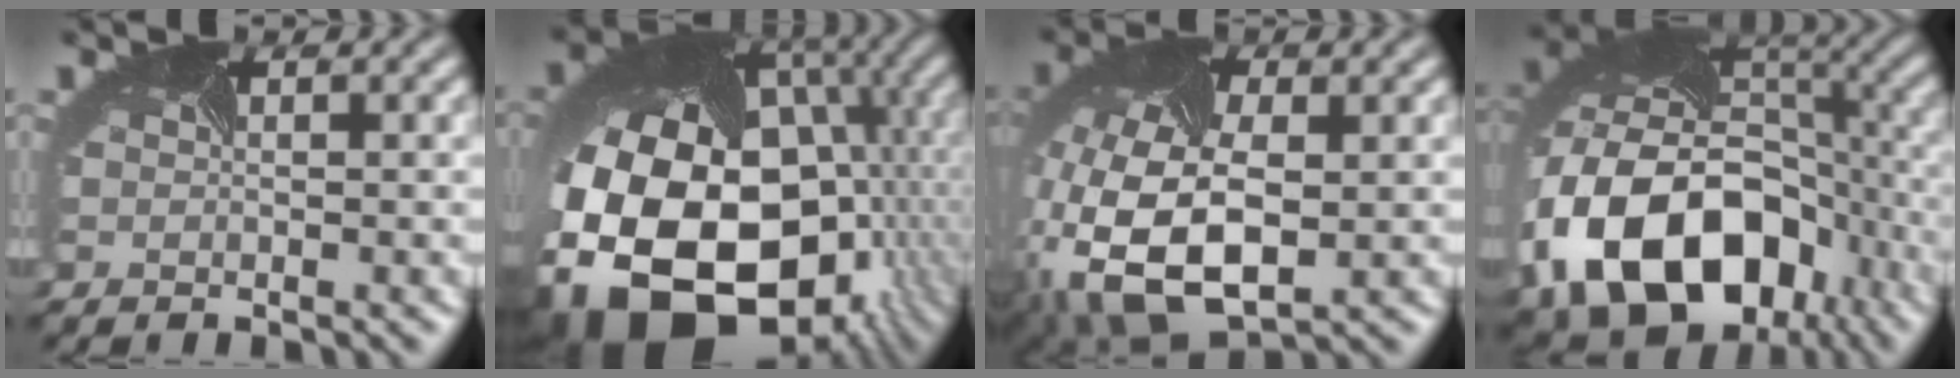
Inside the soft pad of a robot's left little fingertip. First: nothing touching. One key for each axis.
{"total": 22.0, "fx": -5.8, "fy": 15.9, "fz": 14.1, "tx": -0.318, "ty": -0.074, "tz": -0.075}
{"total": 12.7, "fx": -3.7, "fy": 7.5, "fz": 9.6, "tx": -0.233, "ty": -0.039, "tz": -0.054}
{"total": 16.5, "fx": -6.0, "fy": 11.9, "fz": 9.8, "tx": -0.208, "ty": -0.037, "tz": -0.090}